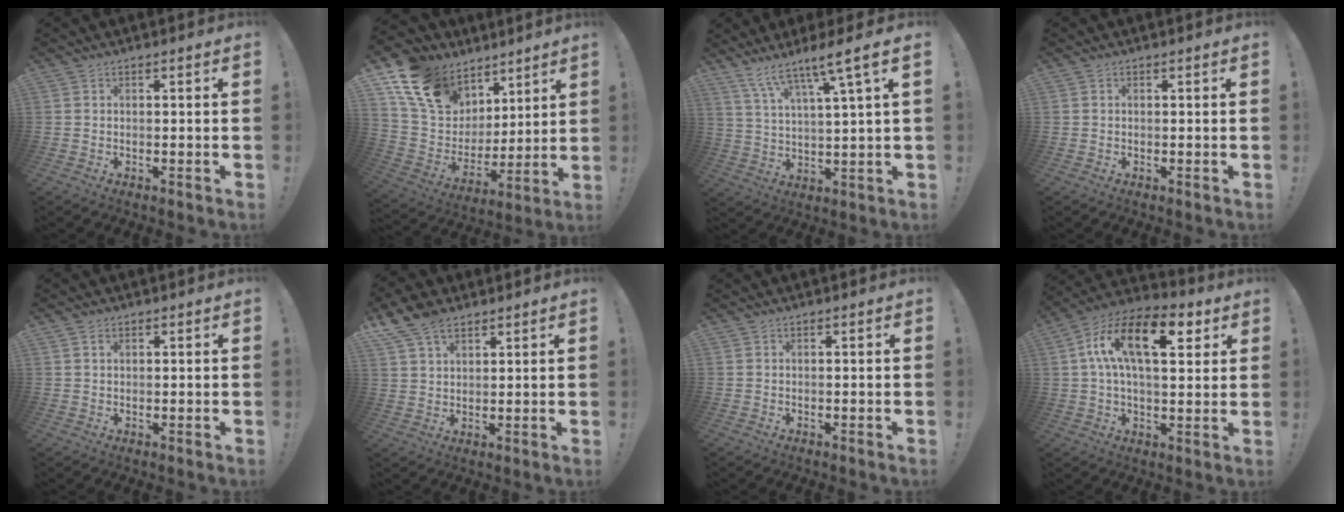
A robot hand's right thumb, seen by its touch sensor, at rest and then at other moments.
{"total": 16.5, "force": [10.6, 11.5, 5.3], "torque": [-0.102, -0.066, 0.216]}
{"total": 8.3, "force": [6.7, -0.3, 4.8], "torque": [-0.097, -0.046, 0.110]}
{"total": 0.0}
{"total": 1.1, "force": [0.7, 0.7, 0.5], "torque": [-0.009, -0.001, 0.013]}
{"total": 8.8, "force": [5.8, 4.9, 4.5], "torque": [-0.074, -0.021, 0.112]}
{"total": 0.0}
{"total": 19.2, "force": [6.0, 9.4, 15.7], "torque": [-0.269, -0.001, 0.094]}